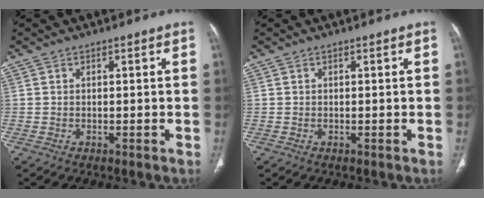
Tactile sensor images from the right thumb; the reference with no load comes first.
{"total": 0.0}